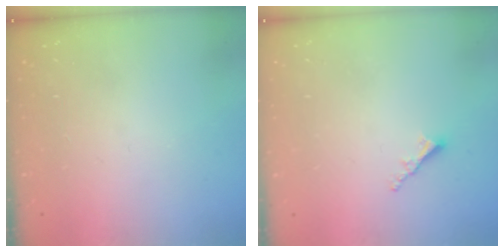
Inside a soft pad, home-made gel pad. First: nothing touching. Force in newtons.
{"total": 2.0, "press": 2.0, "slide": 0.5}